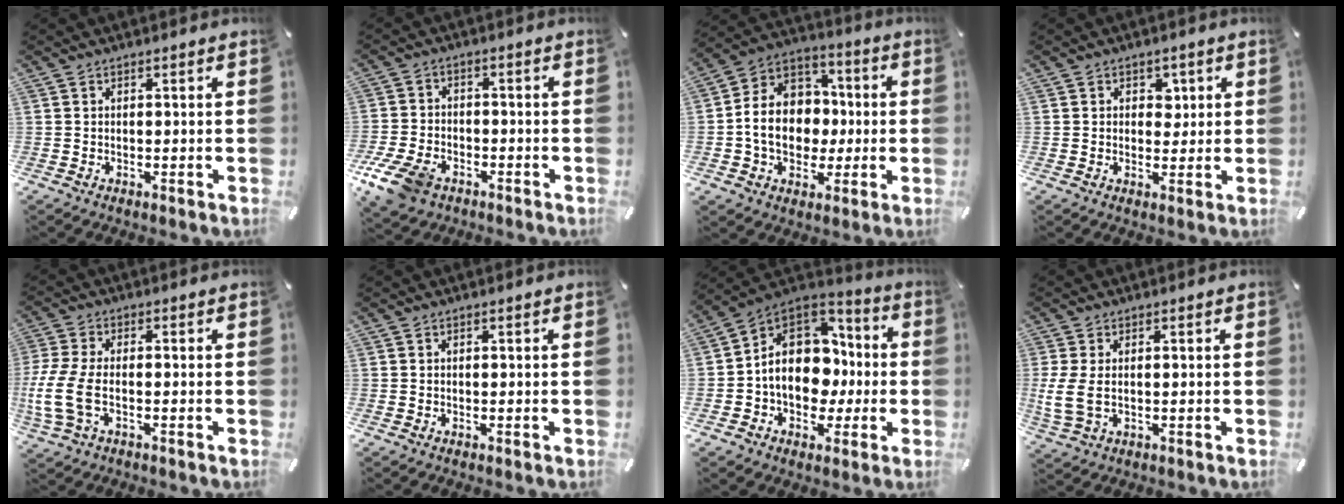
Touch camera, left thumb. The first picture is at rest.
{"total": 9.1, "force": [-5.3, 5.6, 4.8], "torque": [-0.109, 0.021, -0.100]}
{"total": 13.8, "force": [-2.2, 11.7, 6.9], "torque": [-0.154, 0.018, -0.036]}
{"total": 3.6, "force": [1.0, 2.9, 1.8], "torque": [-0.009, -0.007, 0.008]}
{"total": 9.6, "force": [-2.2, 4.7, 8.0], "torque": [-0.181, -0.012, -0.037]}
{"total": 0.0}
{"total": 15.4, "force": [-0.9, 12.4, 9.0], "torque": [-0.168, 0.000, -0.014]}
{"total": 5.9, "force": [0.3, 3.2, 4.9], "torque": [-0.108, 0.002, 0.006]}